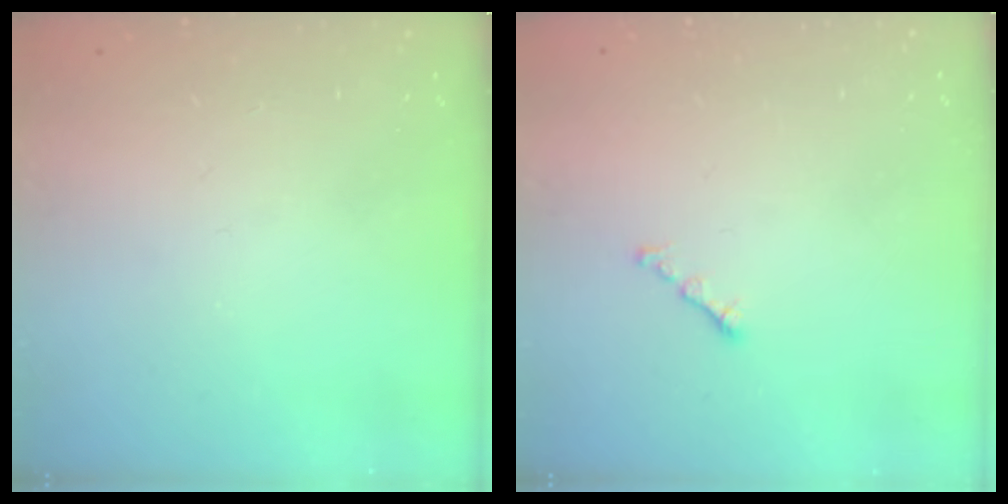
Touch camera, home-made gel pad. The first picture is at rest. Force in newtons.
{"total": 0.8, "press": 0.7, "slide": 0.4}